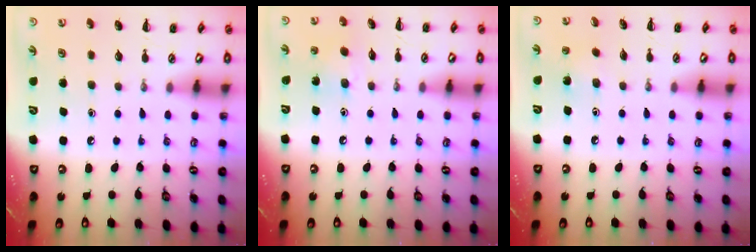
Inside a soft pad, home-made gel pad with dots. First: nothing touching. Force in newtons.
{"total": 4.3, "press": 4.3, "slide": 0.5}
{"total": 4.4, "press": 4.2, "slide": 1.4}